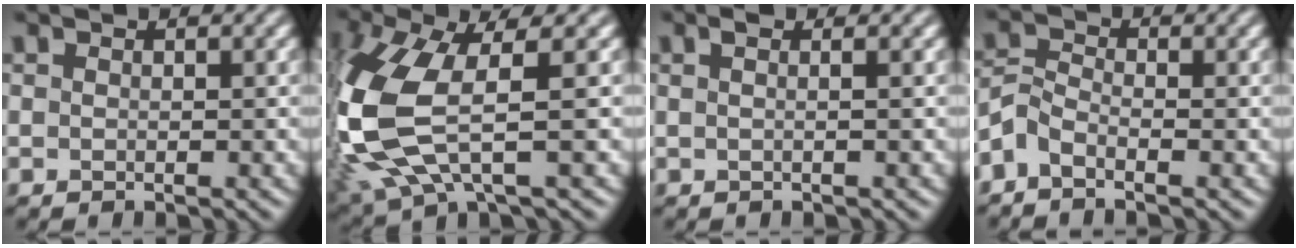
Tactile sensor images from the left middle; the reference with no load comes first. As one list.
[{"total": 10.4, "force": [-0.2, 4.4, 9.4], "torque": [-0.259, -0.027, -0.002]}, {"total": 1.2, "force": [0.5, 0.0, 1.1], "torque": [-0.023, 0.002, -0.001]}, {"total": 2.3, "force": [-1.8, 0.9, 1.1], "torque": [-0.030, 0.007, -0.048]}]